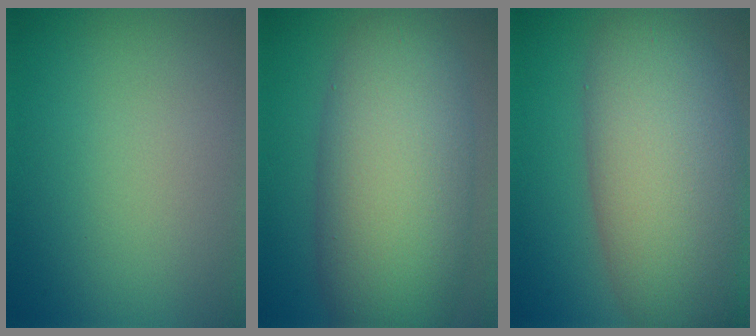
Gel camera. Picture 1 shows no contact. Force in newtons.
{"total": 11.4, "press": 11.4, "slide": 0.5}
{"total": 11.7, "press": 11.7, "slide": 0.3}